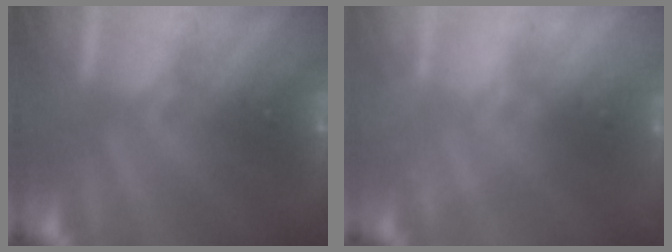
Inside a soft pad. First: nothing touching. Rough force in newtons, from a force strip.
{"total": 2.3}